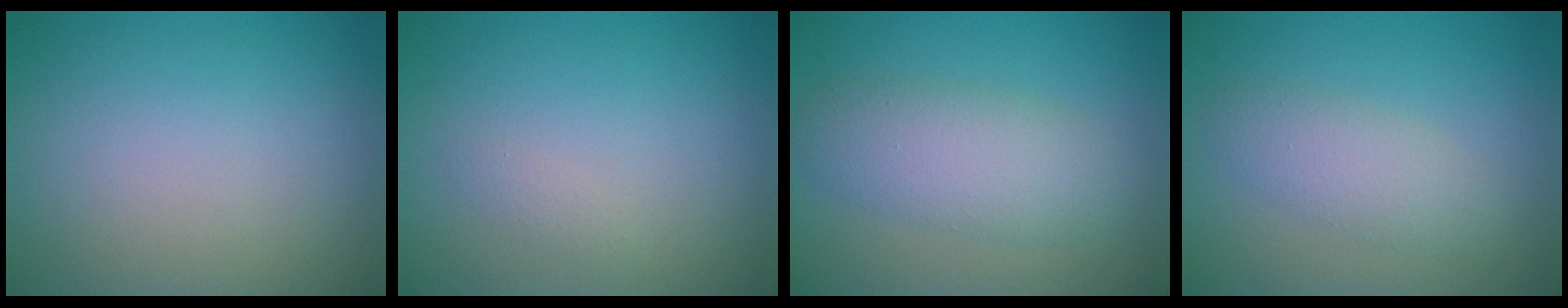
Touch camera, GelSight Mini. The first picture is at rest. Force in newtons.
{"total": 0.7, "press": 0.7, "slide": 0.1}
{"total": 4.6, "press": 4.6, "slide": 0.1}
{"total": 2.8, "press": 2.8, "slide": 0.0}